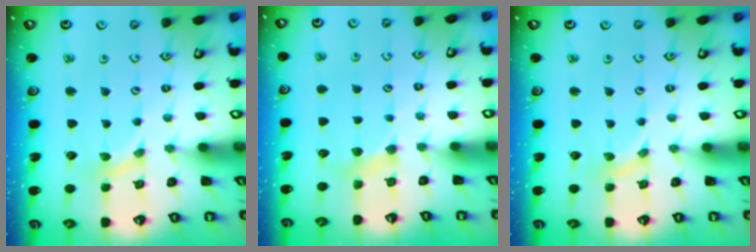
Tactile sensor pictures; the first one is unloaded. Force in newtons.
{"total": 5.1, "press": 5.1, "slide": 0.6}
{"total": 0.0}